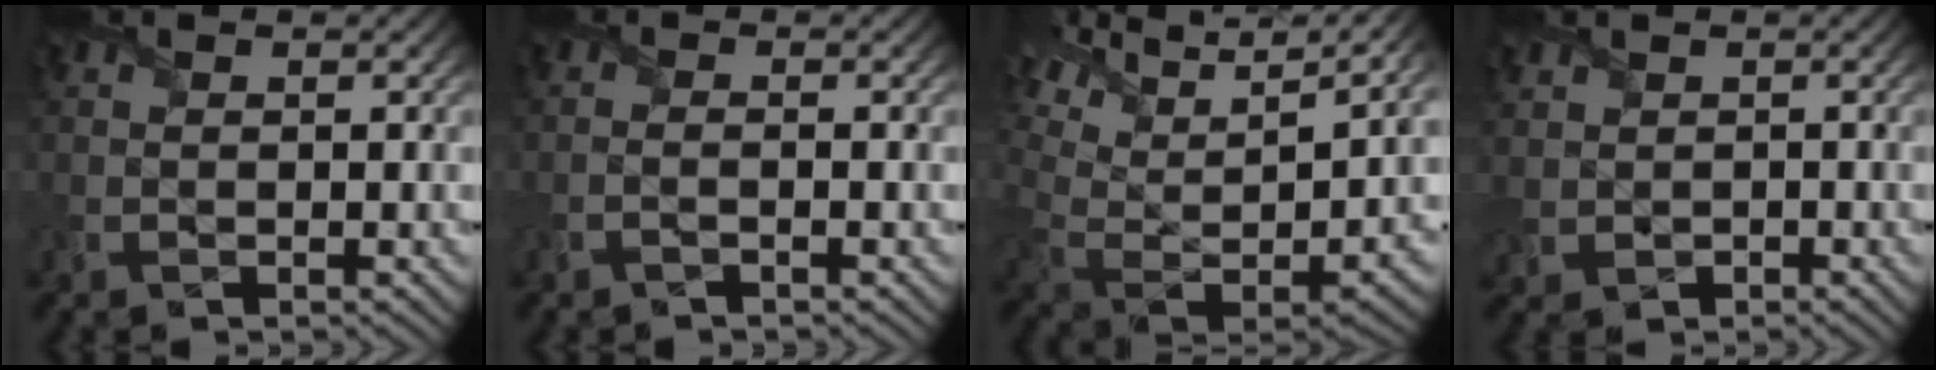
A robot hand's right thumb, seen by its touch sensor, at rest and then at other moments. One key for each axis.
{"total": 1.1, "fx": -0.9, "fy": -0.5, "fz": 0.4, "tx": -0.010, "ty": 0.004, "tz": -0.022}
{"total": 15.0, "fx": 6.4, "fy": 6.8, "fz": 11.7, "tx": -0.241, "ty": 0.025, "tz": 0.135}
{"total": 1.9, "fx": 0.5, "fy": 1.9, "fz": -0.2, "tx": -0.017, "ty": -0.001, "tz": 0.005}